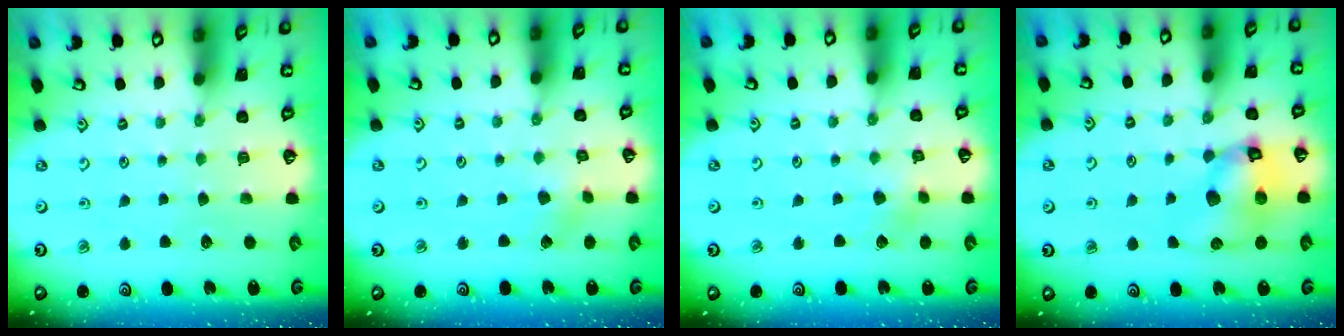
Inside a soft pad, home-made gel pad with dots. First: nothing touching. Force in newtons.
{"total": 2.5, "press": 2.4, "slide": 0.8}
{"total": 2.9, "press": 2.8, "slide": 0.8}
{"total": 12.9, "press": 12.8, "slide": 1.7}